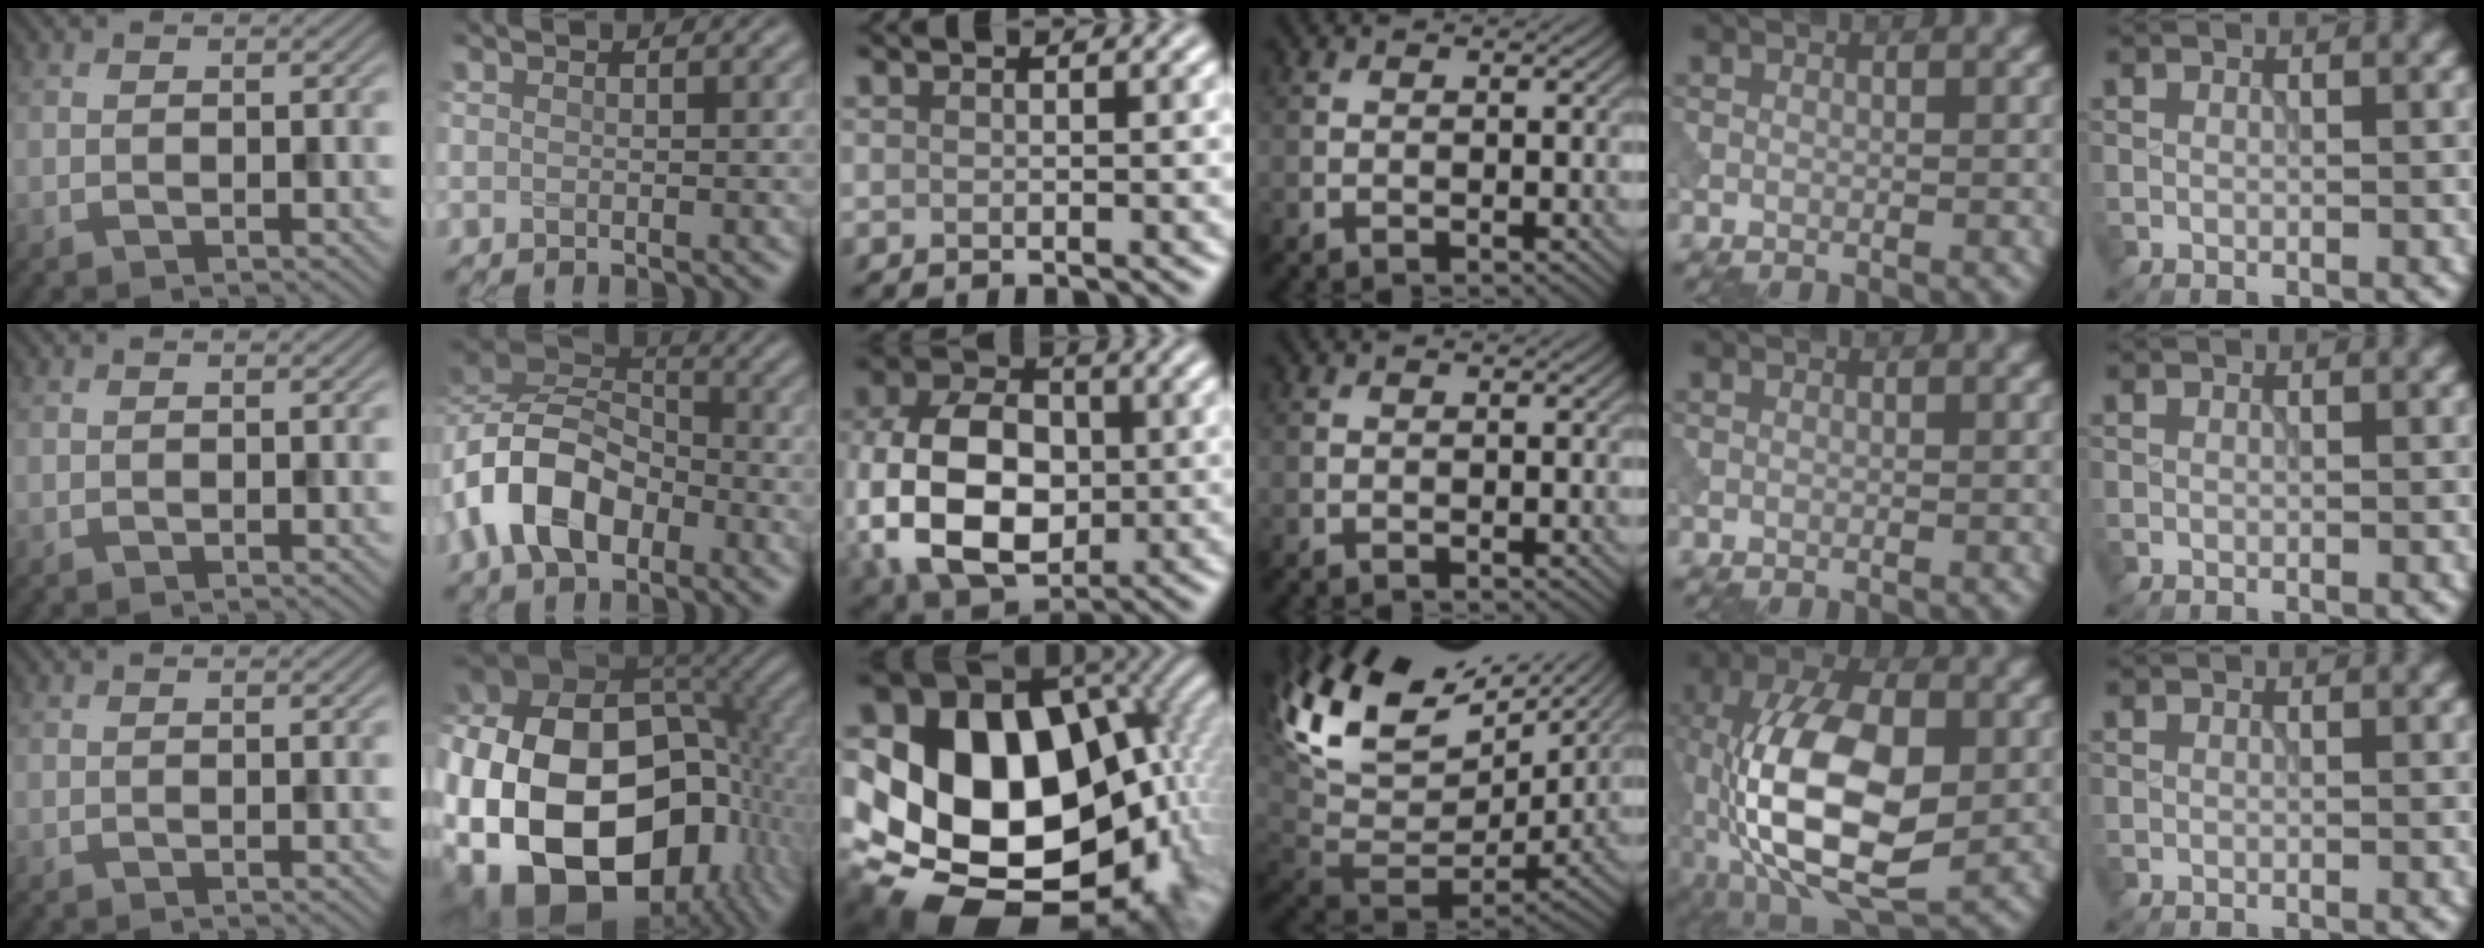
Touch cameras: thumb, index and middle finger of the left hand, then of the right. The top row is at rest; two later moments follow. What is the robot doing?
{"motion": "insert", "object": "peg toy"}